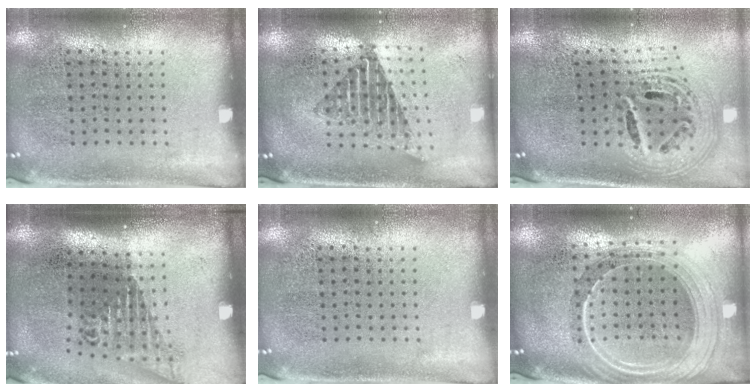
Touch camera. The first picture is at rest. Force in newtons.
{"total": 1.6, "press": 1.3, "slide": 0.9}
{"total": 2.5, "press": 1.8, "slide": 1.7}
{"total": 1.7, "press": 1.3, "slide": 1.2}
{"total": 0.0}
{"total": 2.3, "press": 2.0, "slide": 1.1}